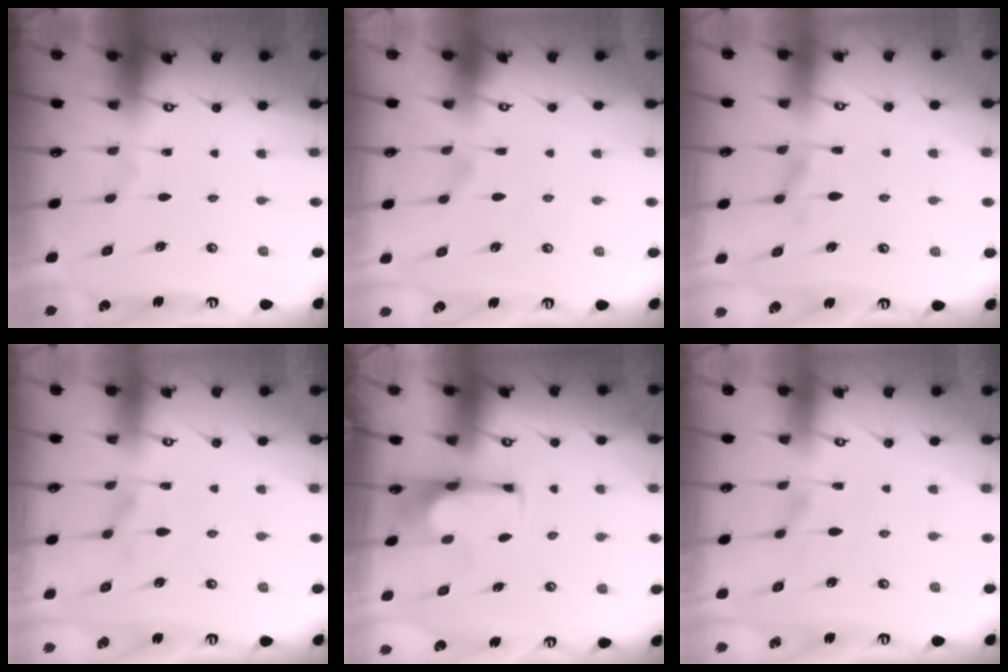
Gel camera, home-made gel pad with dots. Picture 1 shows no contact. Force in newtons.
{"total": 2.2, "press": 1.9, "slide": 1.1}
{"total": 1.2, "press": 0.0, "slide": 1.2}
{"total": 1.3, "press": 1.2, "slide": 0.6}
{"total": 0.8, "press": 0.2, "slide": 0.8}
{"total": 2.4, "press": 2.1, "slide": 1.3}